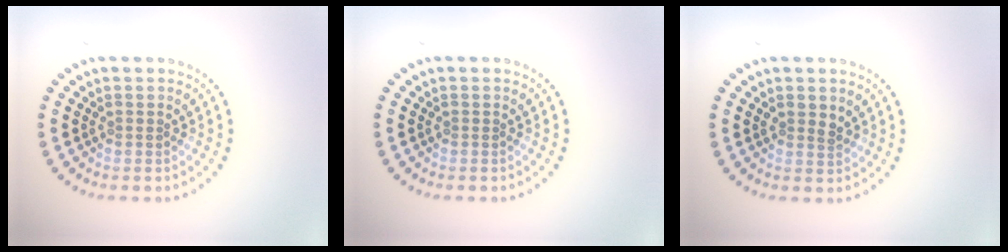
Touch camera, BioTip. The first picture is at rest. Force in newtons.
{"total": 0.0}
{"total": 1.1, "press": 1.1, "slide": 0.4}